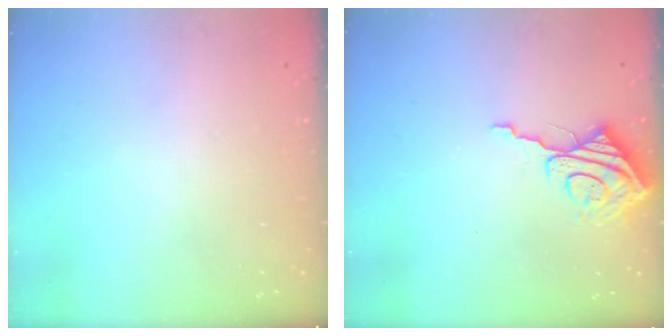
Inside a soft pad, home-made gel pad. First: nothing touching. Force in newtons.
{"total": 9.1, "press": 9.0, "slide": 1.0}